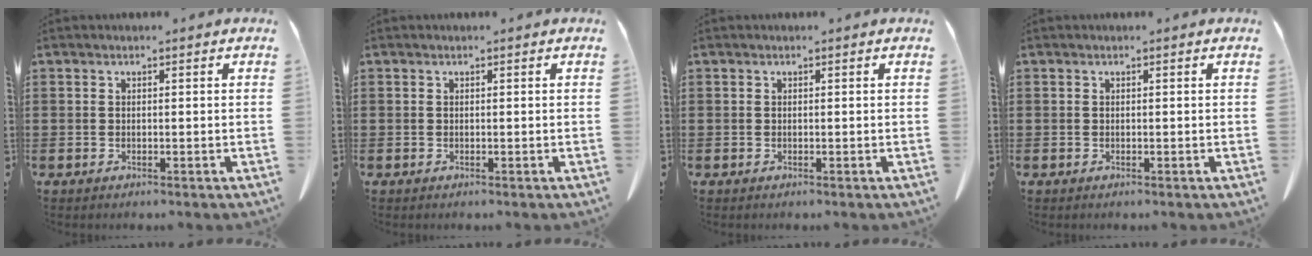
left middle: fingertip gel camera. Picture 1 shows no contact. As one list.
[{"total": 0.0}, {"total": 0.0}, {"total": 0.0}]